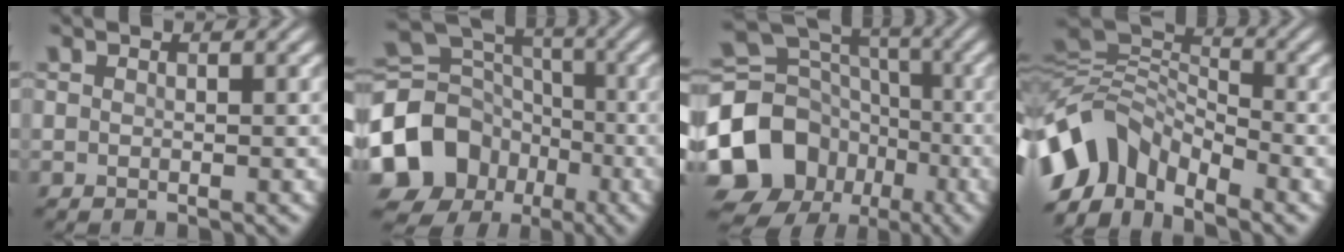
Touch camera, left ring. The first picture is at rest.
{"total": 12.1, "force": [-4.6, 10.0, 4.9], "torque": [-0.116, -0.012, -0.096]}
{"total": 14.2, "force": [-5.2, 11.8, 5.9], "torque": [-0.138, -0.002, -0.105]}
{"total": 8.3, "force": [-4.9, 4.9, 4.6], "torque": [-0.085, 0.005, -0.109]}